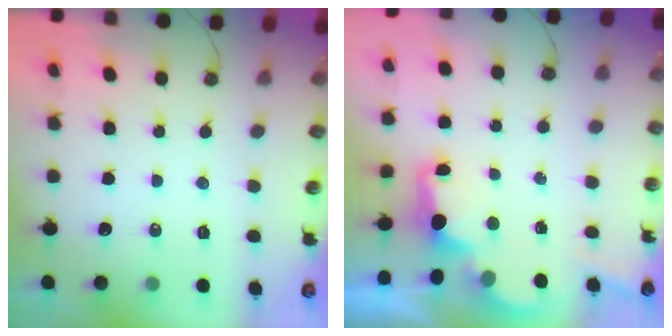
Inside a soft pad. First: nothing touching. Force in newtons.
{"total": 2.7, "press": 2.5, "slide": 0.8}